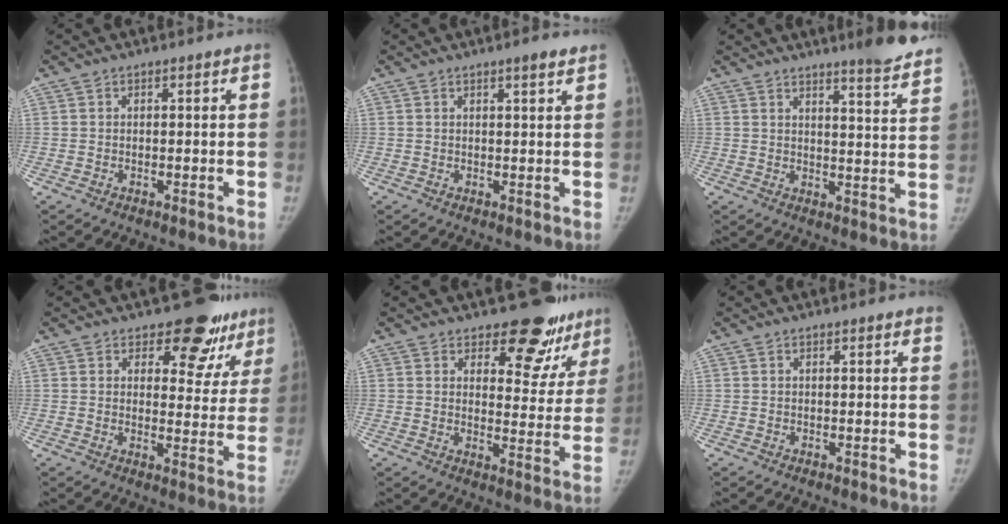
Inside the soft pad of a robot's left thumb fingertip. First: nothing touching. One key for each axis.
{"total": 2.4, "fx": 1.7, "fy": 0.2, "fz": 1.8, "tx": -0.026, "ty": -0.009, "tz": 0.024}
{"total": 10.6, "fx": 9.1, "fy": 0.7, "fz": 5.4, "tx": -0.051, "ty": -0.063, "tz": 0.105}
{"total": 11.9, "fx": 9.2, "fy": 6.3, "fz": 4.1, "tx": 0.003, "ty": -0.062, "tz": 0.099}
{"total": 13.5, "fx": 10.9, "fy": 6.3, "fz": 5.0, "tx": -0.005, "ty": -0.083, "tz": 0.126}
{"total": 2.1, "fx": 1.9, "fy": 0.3, "fz": 0.9, "tx": -0.007, "ty": -0.001, "tz": 0.015}